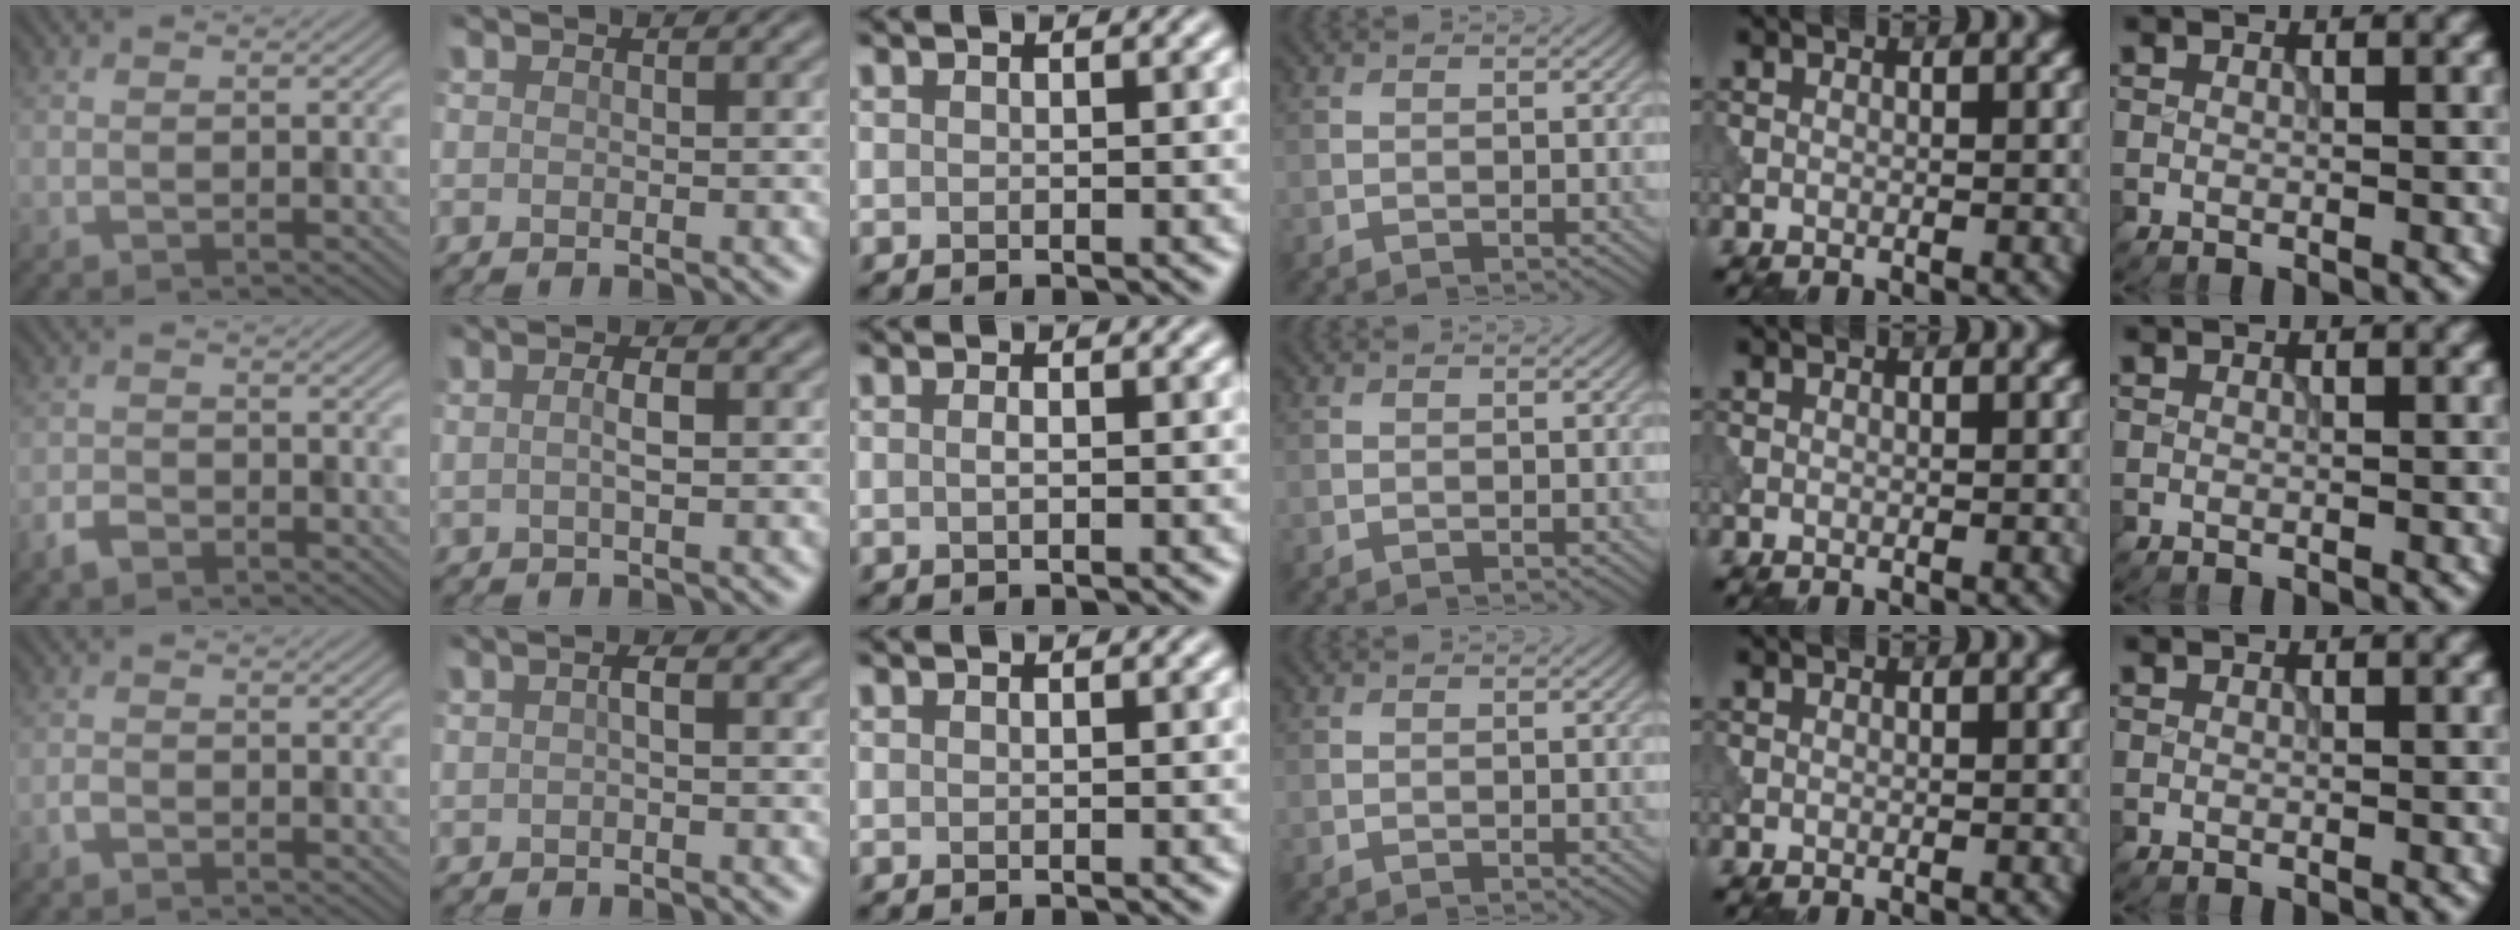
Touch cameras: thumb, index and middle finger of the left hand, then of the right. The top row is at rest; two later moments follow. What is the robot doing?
{"motion": "dispense", "object": "pipette"}